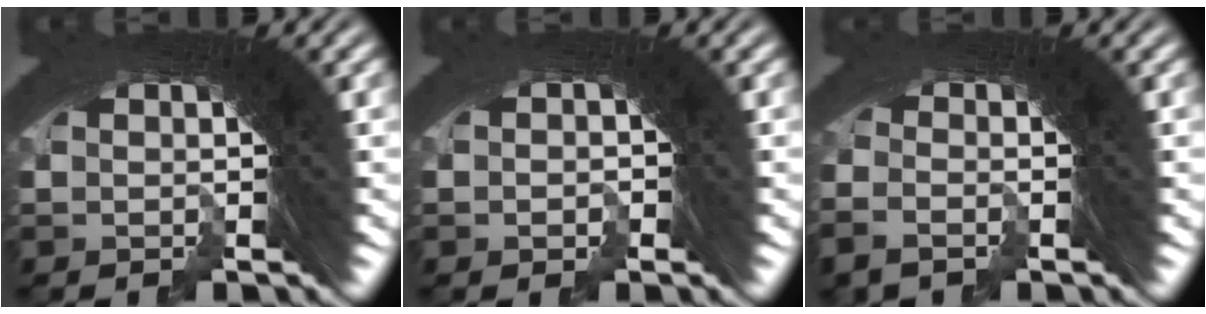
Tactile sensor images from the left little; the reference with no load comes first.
{"total": 2.0, "force": [-1.3, 1.5, -0.2], "torque": [0.001, -0.008, -0.017]}
{"total": 2.3, "force": [-2.1, 0.9, 0.0], "torque": [-0.011, -0.015, -0.034]}